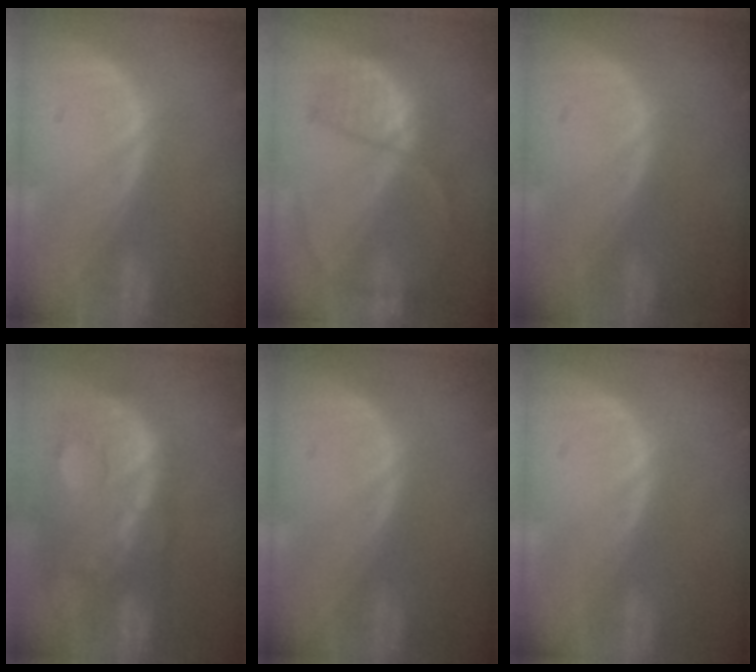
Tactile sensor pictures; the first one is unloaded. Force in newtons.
{"total": 6.5, "press": 6.4, "slide": 1.0}
{"total": 0.0}
{"total": 13.7, "press": 11.1, "slide": 8.0}
{"total": 0.0}
{"total": 0.0}